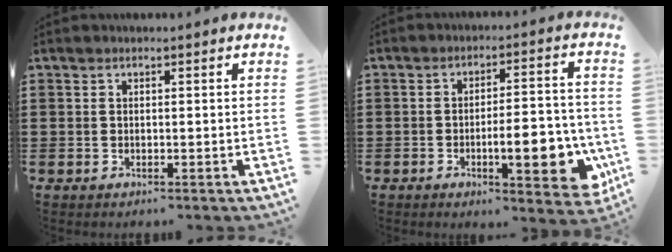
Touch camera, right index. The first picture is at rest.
{"total": 9.1, "force": [-2.7, 3.0, 8.1], "torque": [-0.107, -0.005, -0.044]}